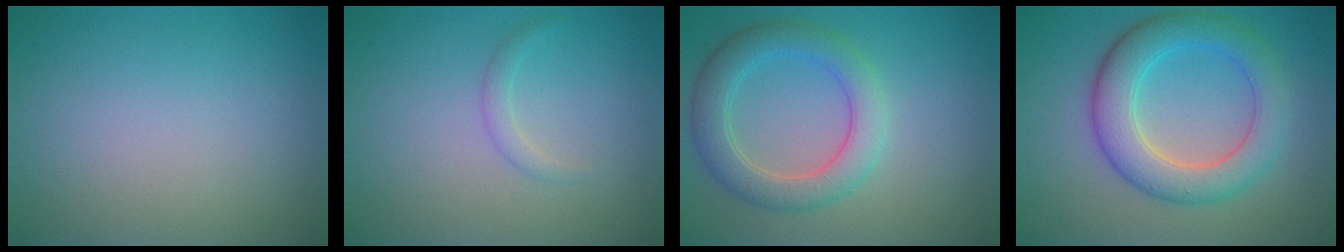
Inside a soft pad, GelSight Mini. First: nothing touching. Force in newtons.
{"total": 1.0, "press": 1.0, "slide": 0.1}
{"total": 4.6, "press": 4.6, "slide": 0.1}
{"total": 6.2, "press": 6.2, "slide": 0.1}